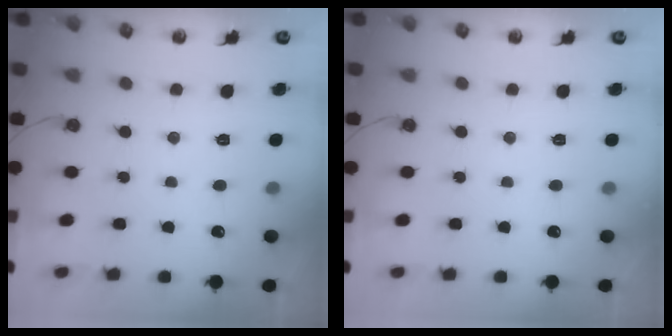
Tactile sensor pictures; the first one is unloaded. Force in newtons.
{"total": 0.0}